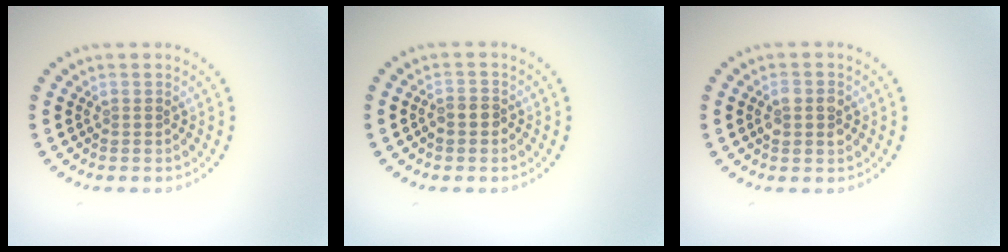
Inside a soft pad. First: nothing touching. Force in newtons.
{"total": 1.6, "press": 1.5, "slide": 0.7}
{"total": 2.4, "press": 2.4, "slide": 0.2}